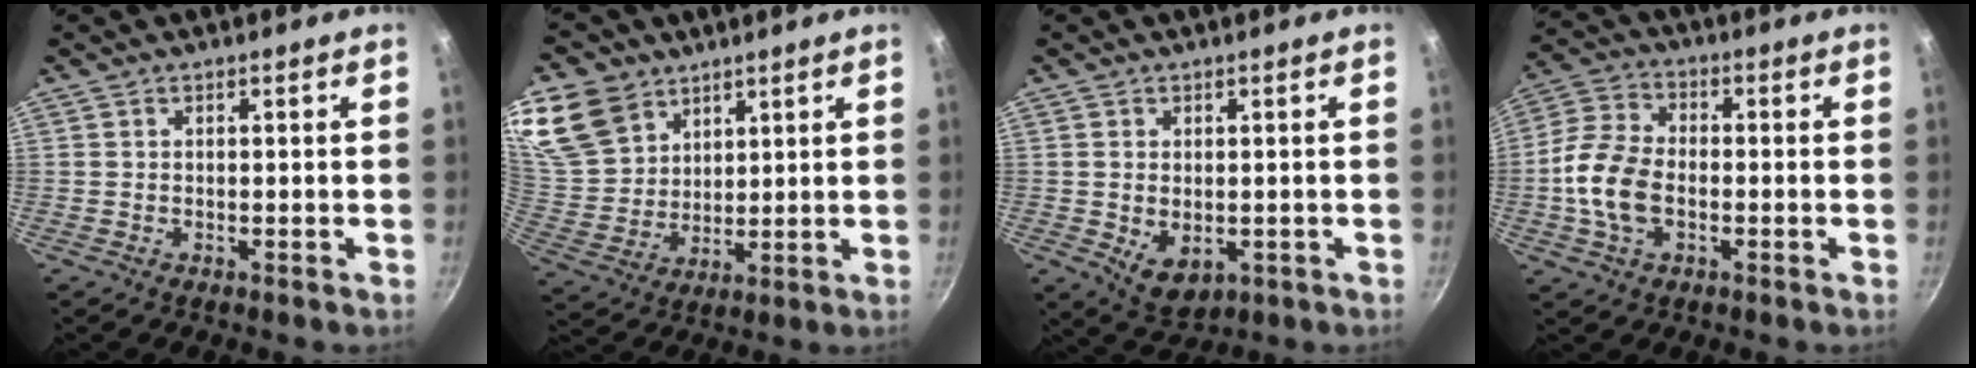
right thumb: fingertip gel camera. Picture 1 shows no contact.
{"total": 16.7, "force": [9.9, 11.8, 6.5], "torque": [-0.129, -0.026, 0.202]}
{"total": 6.1, "force": [-0.6, 4.2, 4.4], "torque": [-0.066, -0.014, 0.002]}
{"total": 11.3, "force": [-2.0, 7.3, 8.4], "torque": [-0.160, 0.022, -0.050]}